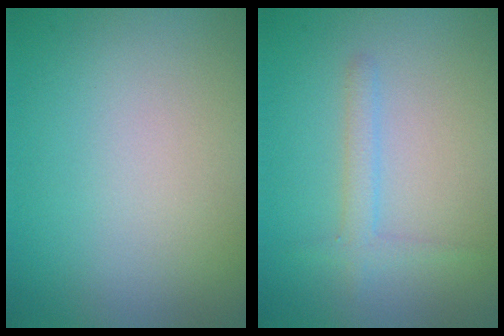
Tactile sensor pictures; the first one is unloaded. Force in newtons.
{"total": 1.7, "press": 1.7, "slide": 0.1}